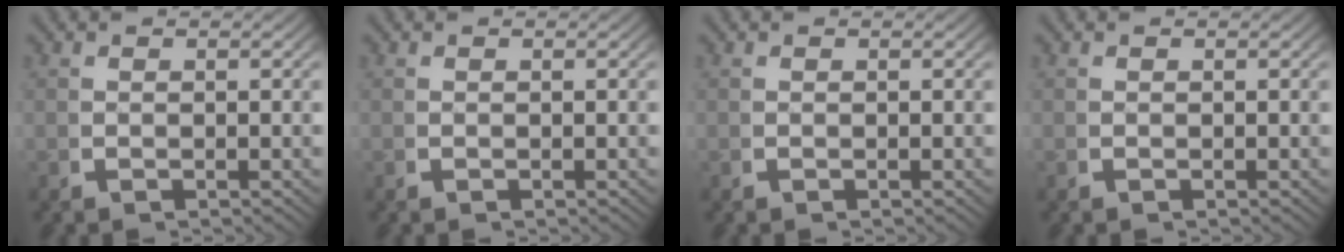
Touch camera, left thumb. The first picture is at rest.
{"total": 0.0}
{"total": 0.0}
{"total": 0.0}